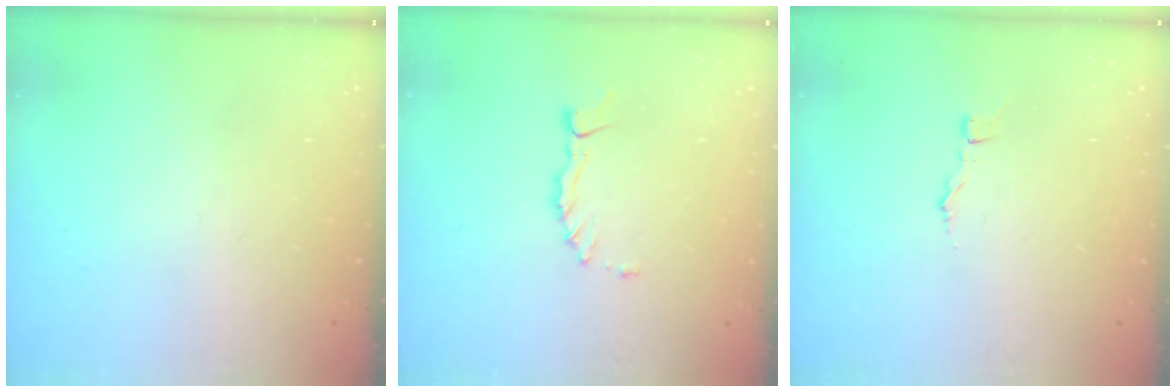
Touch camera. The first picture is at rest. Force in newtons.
{"total": 1.5, "press": 1.5, "slide": 0.4}
{"total": 2.9, "press": 2.9, "slide": 0.3}